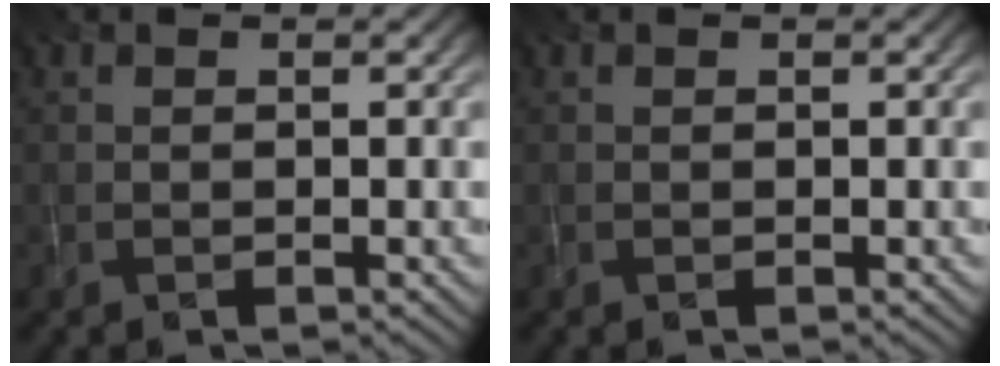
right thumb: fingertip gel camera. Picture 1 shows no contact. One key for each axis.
{"total": 0.0}